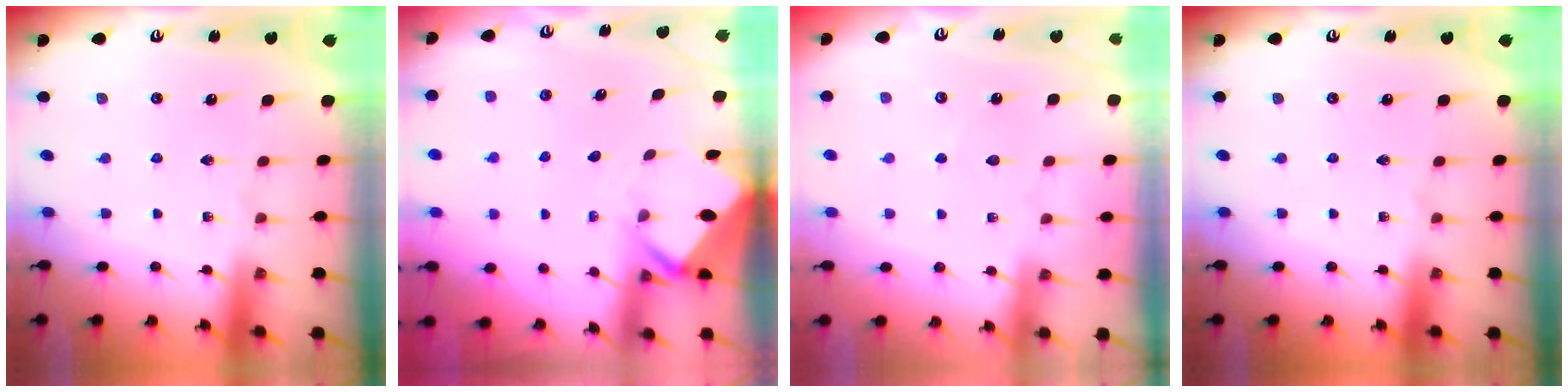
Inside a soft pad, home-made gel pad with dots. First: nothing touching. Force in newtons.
{"total": 3.0, "press": 3.0, "slide": 0.1}
{"total": 2.2, "press": 2.2, "slide": 0.3}
{"total": 0.0}